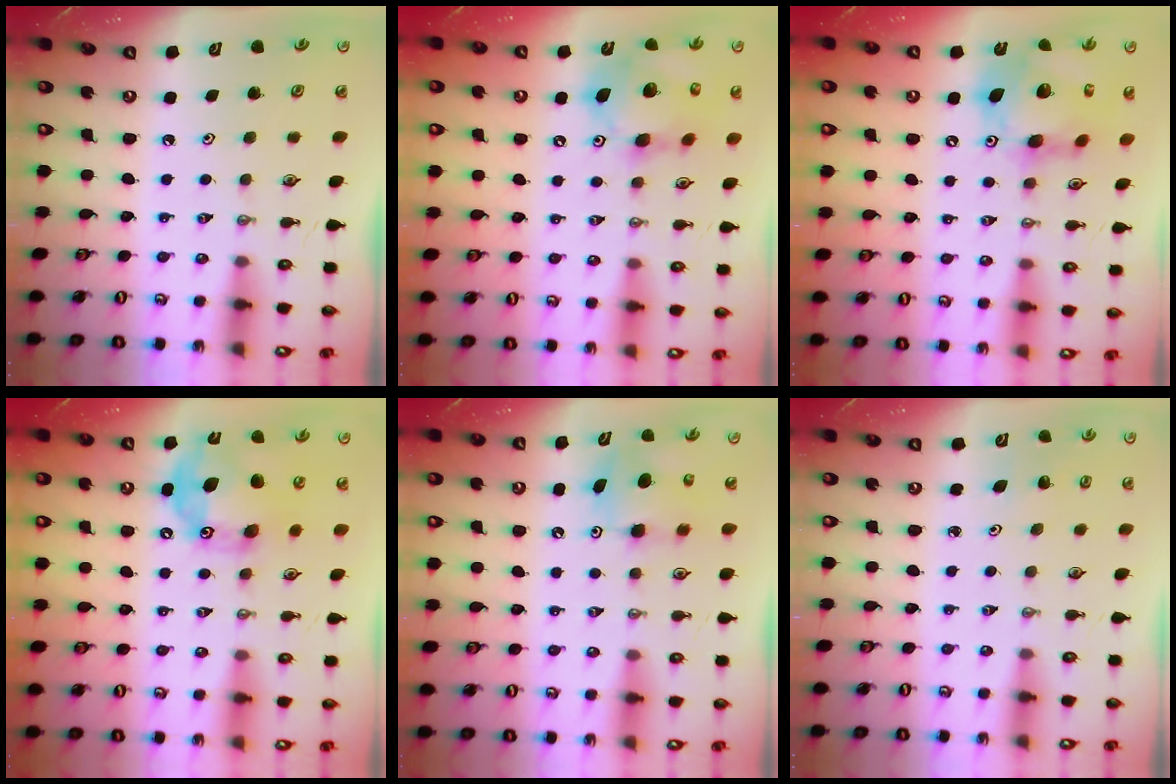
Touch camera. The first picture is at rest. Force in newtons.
{"total": 15.1, "press": 14.9, "slide": 2.6}
{"total": 17.1, "press": 17.0, "slide": 1.8}
{"total": 18.0, "press": 18.0, "slide": 0.9}
{"total": 8.9, "press": 8.9, "slide": 0.6}
{"total": 2.9, "press": 2.6, "slide": 1.3}